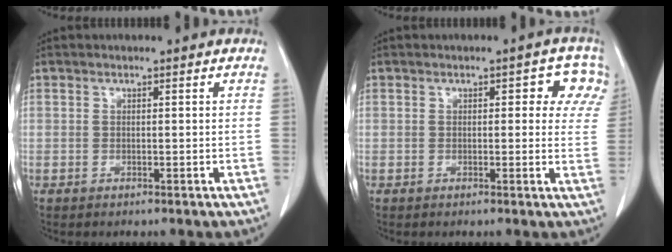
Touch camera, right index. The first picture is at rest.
{"total": 5.2, "force": [2.1, 2.8, 3.9], "torque": [-0.021, 0.018, 0.016]}